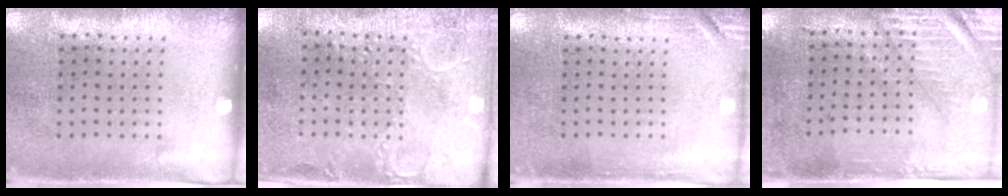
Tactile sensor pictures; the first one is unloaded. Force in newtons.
{"total": 2.9, "press": 2.3, "slide": 1.8}
{"total": 1.7, "press": 1.7, "slide": 0.2}
{"total": 3.0, "press": 2.5, "slide": 1.6}